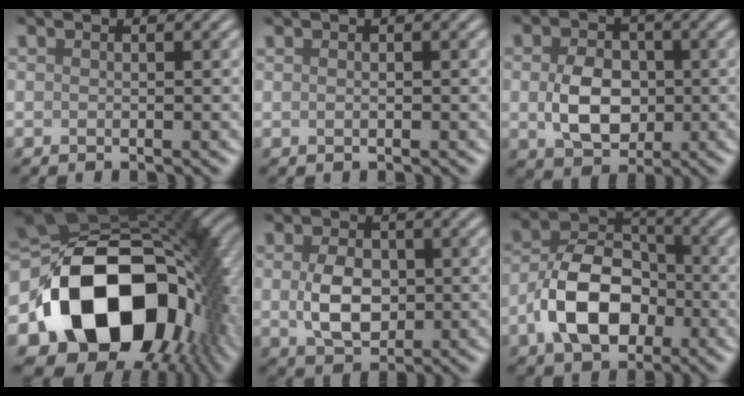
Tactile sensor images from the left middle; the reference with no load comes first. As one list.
[{"total": 0.0}, {"total": 4.9, "force": [-0.2, 3.5, 3.4], "torque": [-0.071, -0.004, 0.000]}, {"total": 18.5, "force": [-3.1, 13.3, 12.5], "torque": [-0.240, -0.041, -0.032]}, {"total": 4.3, "force": [0.0, 2.9, 3.2], "torque": [-0.067, -0.003, 0.004]}, {"total": 8.0, "force": [-2.6, 5.1, 5.6], "torque": [-0.101, 0.014, -0.054]}]